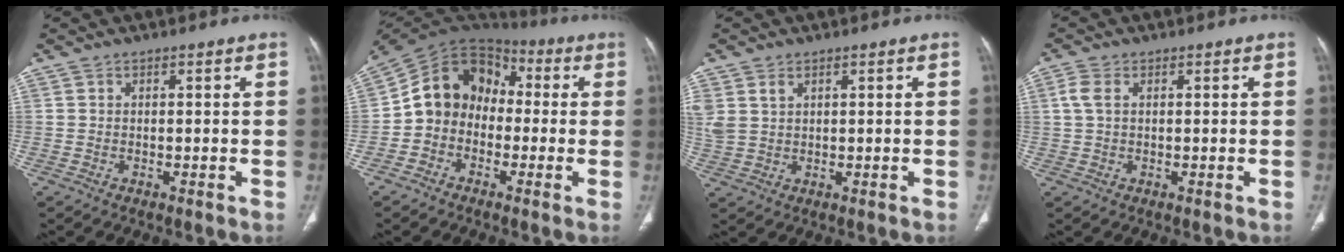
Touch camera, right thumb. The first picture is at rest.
{"total": 12.8, "force": [-1.1, 10.6, 7.0], "torque": [-0.094, 0.054, -0.038]}
{"total": 4.7, "force": [2.0, 3.4, 2.5], "torque": [-0.059, 0.002, 0.053]}
{"total": 2.9, "force": [0.7, 1.9, 2.1], "torque": [-0.060, 0.008, 0.013]}